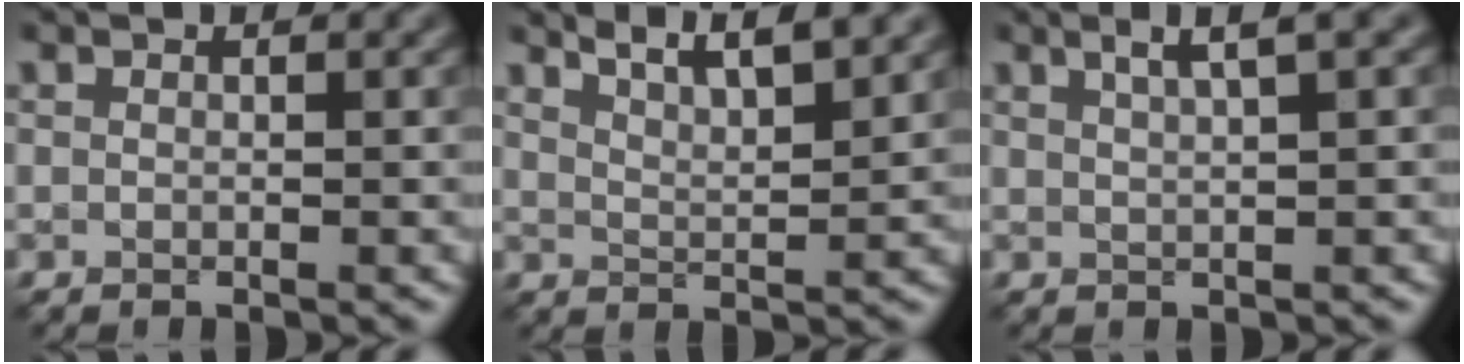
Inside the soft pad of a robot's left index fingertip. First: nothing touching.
{"total": 6.3, "force": [5.0, 1.6, 3.4], "torque": [-0.022, 0.025, 0.045]}
{"total": 2.8, "force": [1.5, 0.4, 2.3], "torque": [-0.026, 0.008, 0.025]}